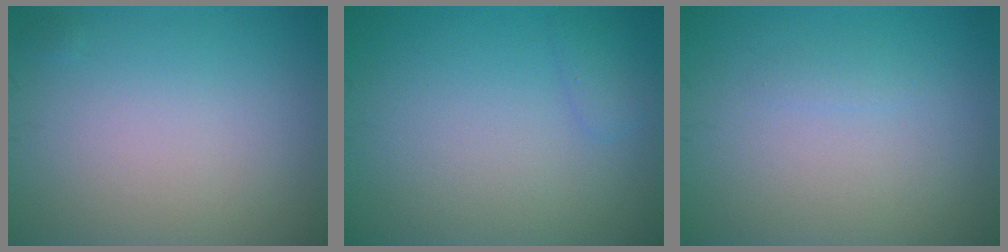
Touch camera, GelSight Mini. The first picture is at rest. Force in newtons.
{"total": 1.0, "press": 1.0, "slide": 0.1}
{"total": 0.6, "press": 0.6, "slide": 0.0}